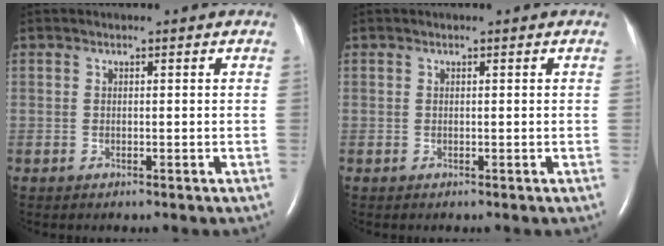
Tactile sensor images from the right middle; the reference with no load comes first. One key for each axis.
{"total": 0.0}